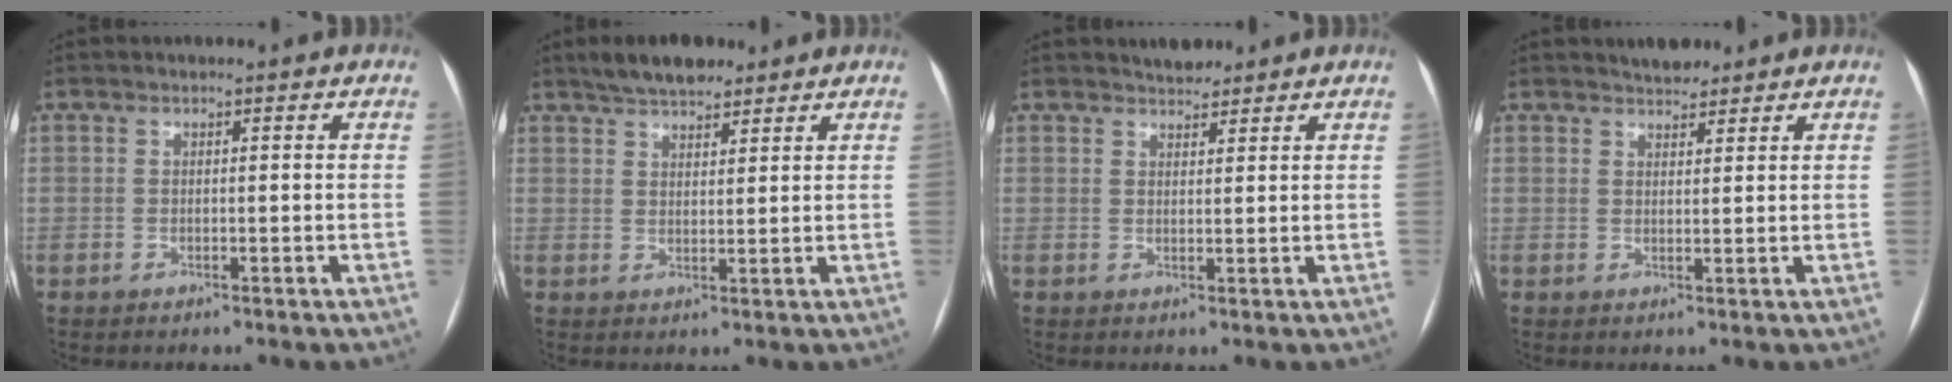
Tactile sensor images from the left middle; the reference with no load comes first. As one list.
[{"total": 6.5, "force": [5.2, 2.3, 3.1], "torque": [-0.054, 0.016, 0.090]}, {"total": 2.7, "force": [2.5, 0.9, 0.6], "torque": [-0.012, 0.005, 0.039]}, {"total": 3.0, "force": [2.7, 1.1, 0.8], "torque": [-0.013, 0.006, 0.042]}]